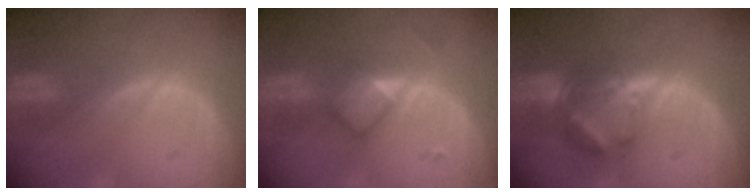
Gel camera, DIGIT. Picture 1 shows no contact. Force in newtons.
{"total": 4.7, "press": 4.4, "slide": 1.6}
{"total": 7.1, "press": 6.2, "slide": 3.6}